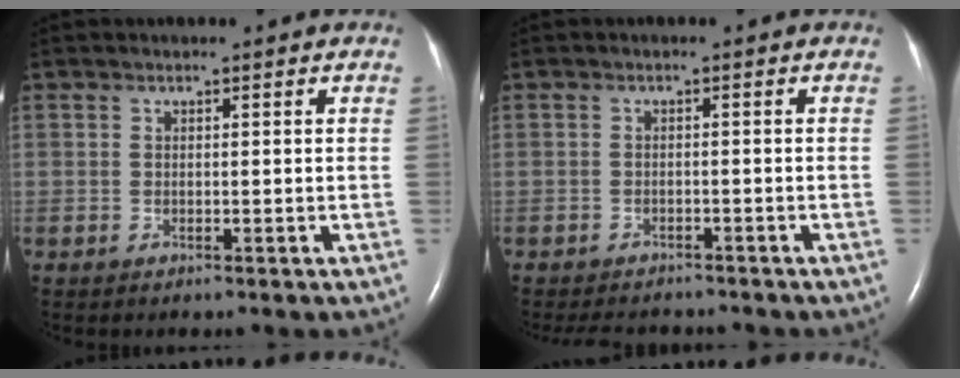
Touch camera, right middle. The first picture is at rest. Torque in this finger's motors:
{"motor_torque": [0.38, -0.37, 0.06, 0.01]}